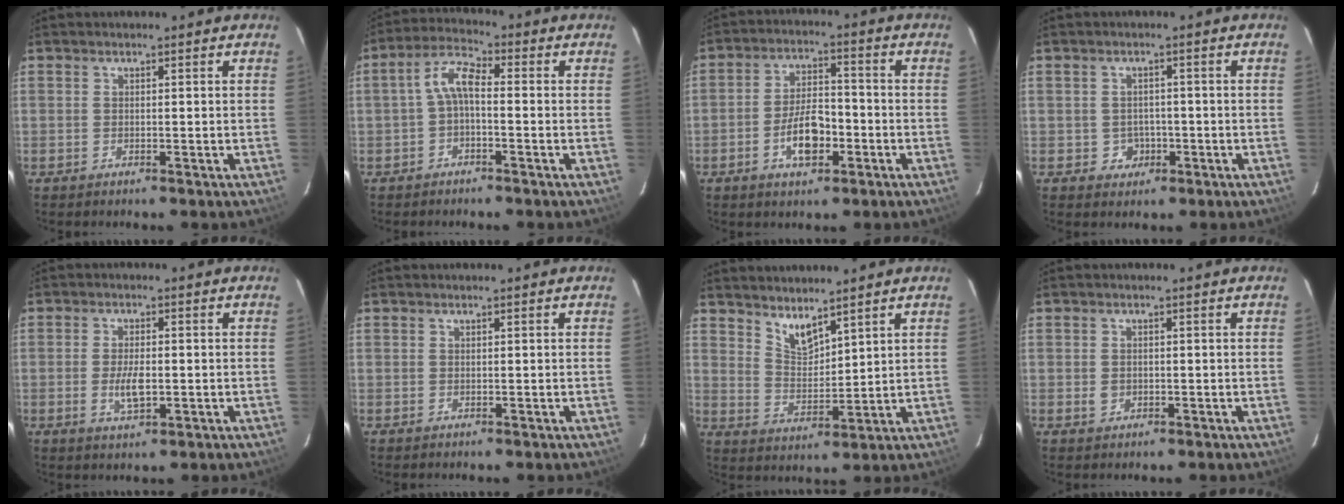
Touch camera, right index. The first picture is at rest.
{"total": 4.9, "force": [-1.1, 1.9, 4.3], "torque": [-0.096, 0.019, -0.025]}
{"total": 8.2, "force": [-3.2, 4.0, 6.4], "torque": [-0.120, 0.013, -0.048]}
{"total": 3.2, "force": [-0.9, 3.1, 0.4], "torque": [-0.012, 0.008, -0.004]}
{"total": 4.6, "force": [-0.8, 2.0, 4.1], "torque": [-0.078, -0.003, -0.011]}
{"total": 0.0}
{"total": 5.8, "force": [4.8, 1.7, 2.7], "torque": [-0.045, -0.007, 0.095]}
{"total": 1.5, "force": [-0.2, 1.4, 0.7], "torque": [-0.008, 0.003, 0.000]}